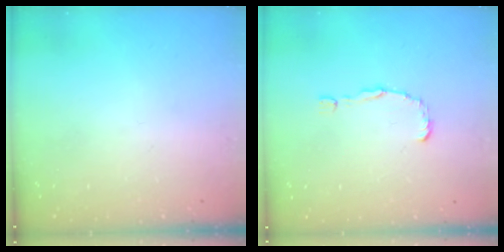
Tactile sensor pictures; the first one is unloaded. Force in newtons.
{"total": 1.5, "press": 1.5, "slide": 0.2}